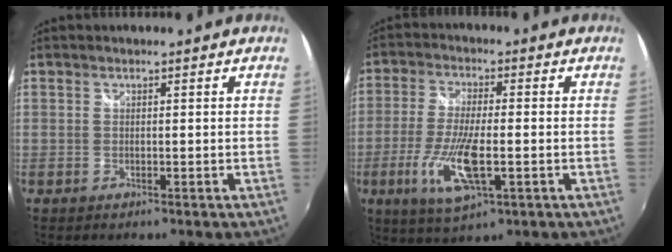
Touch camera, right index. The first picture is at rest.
{"total": 11.4, "force": [-3.4, 3.1, 10.4], "torque": [-0.214, -0.017, -0.064]}